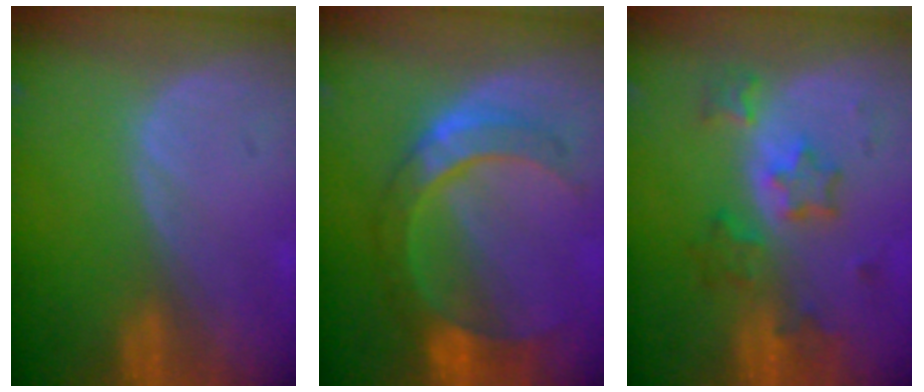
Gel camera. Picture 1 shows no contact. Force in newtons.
{"total": 7.9, "press": 7.9, "slide": 0.3}
{"total": 5.9, "press": 5.8, "slide": 1.0}